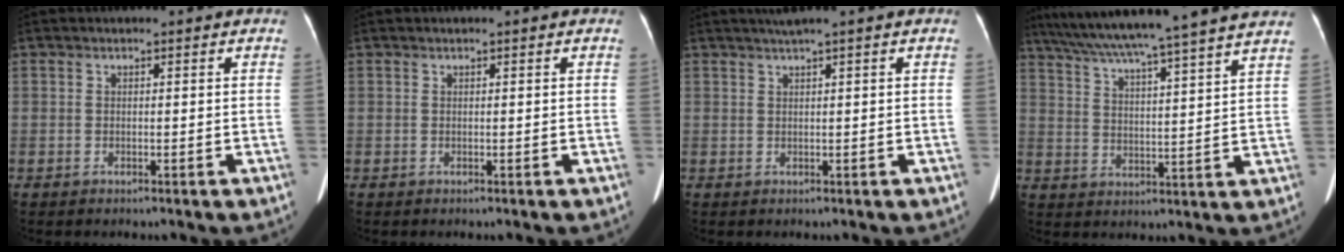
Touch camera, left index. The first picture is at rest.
{"total": 0.0}
{"total": 1.9, "force": [1.3, -0.5, 1.4], "torque": [-0.030, 0.007, 0.029]}
{"total": 22.2, "force": [19.3, -1.5, 10.7], "torque": [-0.186, -0.004, 0.266]}